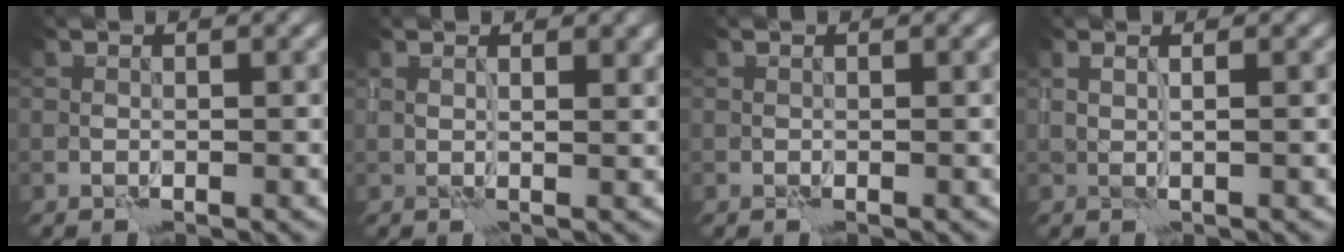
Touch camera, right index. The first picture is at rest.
{"total": 2.0, "force": [1.4, 0.6, 1.4], "torque": [-0.020, -0.005, 0.027]}
{"total": 0.0}
{"total": 1.1, "force": [0.8, 0.0, 0.7], "torque": [-0.013, -0.009, 0.016]}